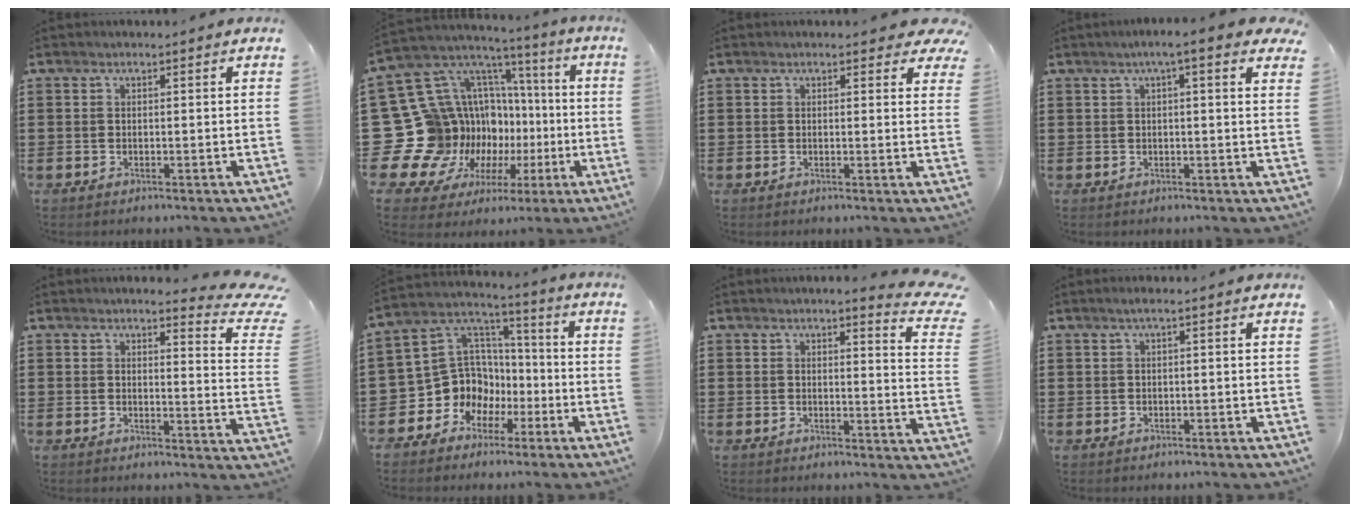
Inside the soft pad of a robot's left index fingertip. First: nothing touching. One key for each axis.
{"total": 18.3, "fx": -1.8, "fy": 16.9, "fz": 6.9, "tx": -0.183, "ty": -0.057, "tz": 0.033}
{"total": 2.0, "fx": 1.6, "fy": 0.7, "fz": 0.9, "tx": -0.016, "ty": 0.004, "tz": 0.027}
{"total": 3.6, "fx": 2.0, "fy": 0.3, "fz": 2.9, "tx": -0.054, "ty": 0.003, "tz": 0.033}
{"total": 4.0, "fx": 3.5, "fy": 0.6, "fz": 1.9, "tx": -0.030, "ty": -0.022, "tz": 0.057}
{"total": 10.3, "fx": -3.2, "fy": 9.6, "fz": 2.2, "tx": -0.094, "ty": -0.003, "tz": -0.053}
{"total": 3.1, "fx": 2.8, "fy": 0.2, "fz": 1.2, "tx": -0.023, "ty": -0.018, "tz": 0.046}
{"total": 1.0, "fx": 0.0, "fy": 0.0, "fz": 1.0, "tx": -0.015, "ty": -0.003, "tz": 0.001}